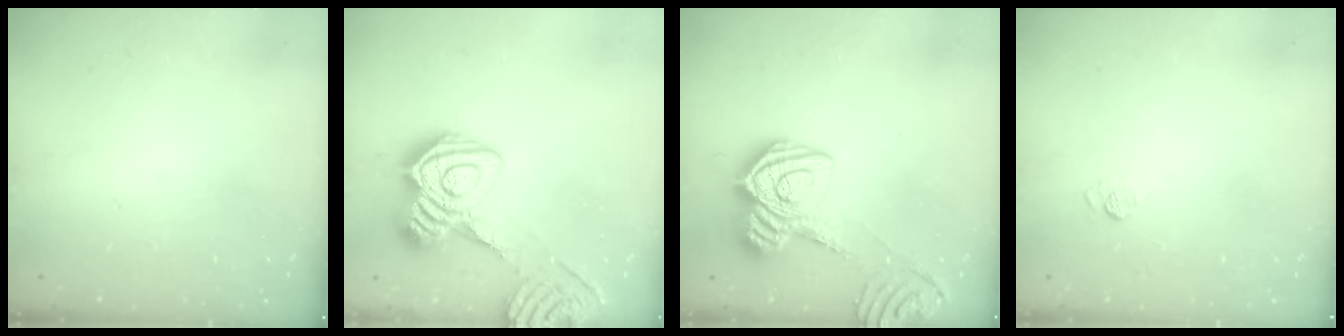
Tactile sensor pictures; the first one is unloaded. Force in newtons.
{"total": 16.9, "press": 16.8, "slide": 1.2}
{"total": 17.8, "press": 17.8, "slide": 1.2}
{"total": 7.5, "press": 7.3, "slide": 1.4}